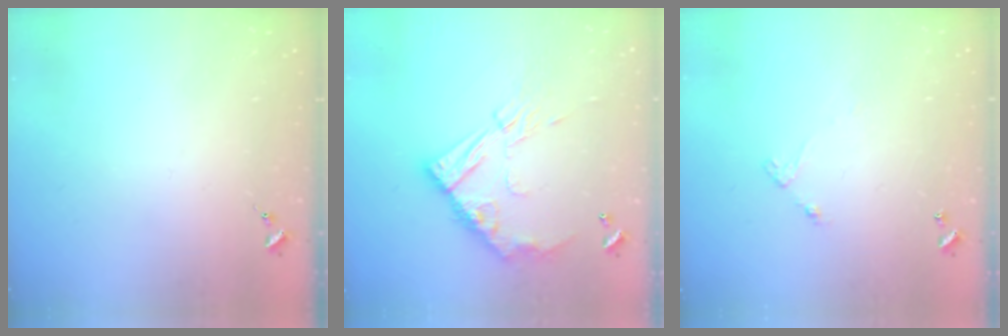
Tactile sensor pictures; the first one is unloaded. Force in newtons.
{"total": 14.5, "press": 14.5, "slide": 1.1}
{"total": 4.9, "press": 4.8, "slide": 0.3}